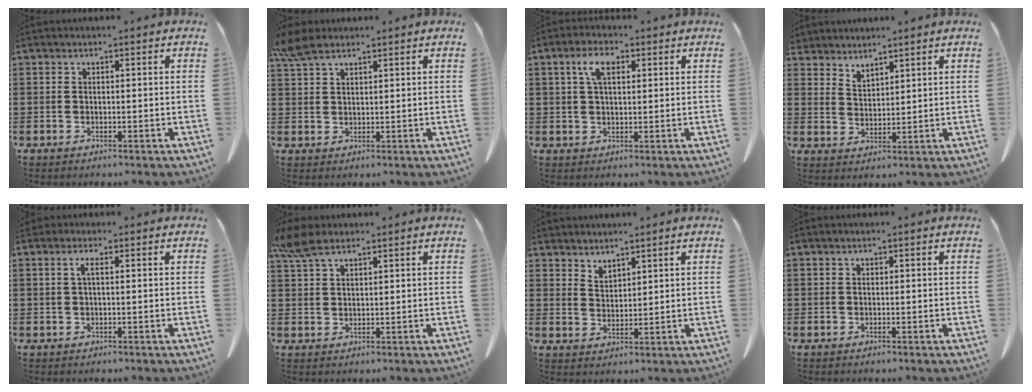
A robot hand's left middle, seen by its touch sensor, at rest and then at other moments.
{"total": 4.3, "force": [3.1, 1.6, 2.5], "torque": [-0.066, -0.002, 0.058]}
{"total": 4.9, "force": [2.1, 1.9, 3.9], "torque": [-0.086, 0.008, 0.036]}
{"total": 3.1, "force": [3.1, 0.4, -0.2], "torque": [-0.007, -0.009, 0.061]}
{"total": 1.8, "force": [0.5, 0.4, 1.6], "torque": [-0.034, 0.001, 0.009]}
{"total": 5.2, "force": [3.5, 2.0, 3.4], "torque": [-0.083, -0.003, 0.064]}
{"total": 2.8, "force": [2.8, 0.4, -0.1], "torque": [-0.005, -0.009, 0.055]}
{"total": 0.0}